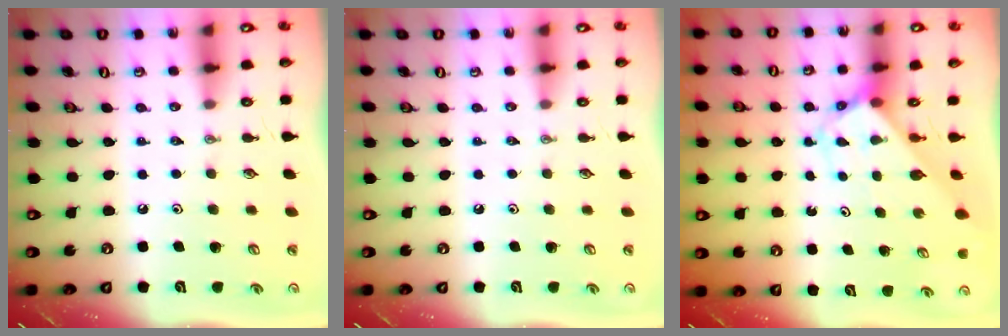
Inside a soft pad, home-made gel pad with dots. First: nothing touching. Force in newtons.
{"total": 0.0}
{"total": 2.7, "press": 2.7, "slide": 0.1}